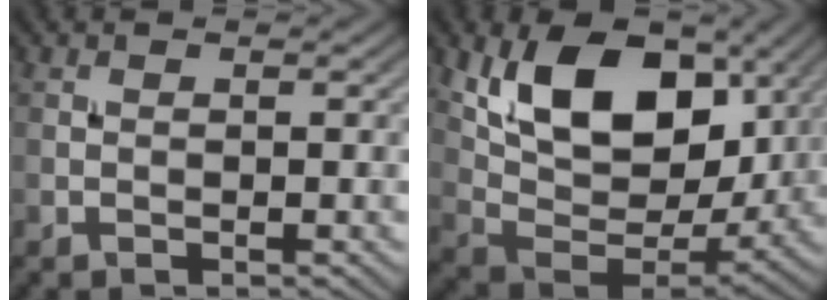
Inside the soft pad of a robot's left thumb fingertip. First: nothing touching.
{"total": 14.9, "force": [5.7, 9.2, 10.3], "torque": [-0.180, -0.014, 0.108]}